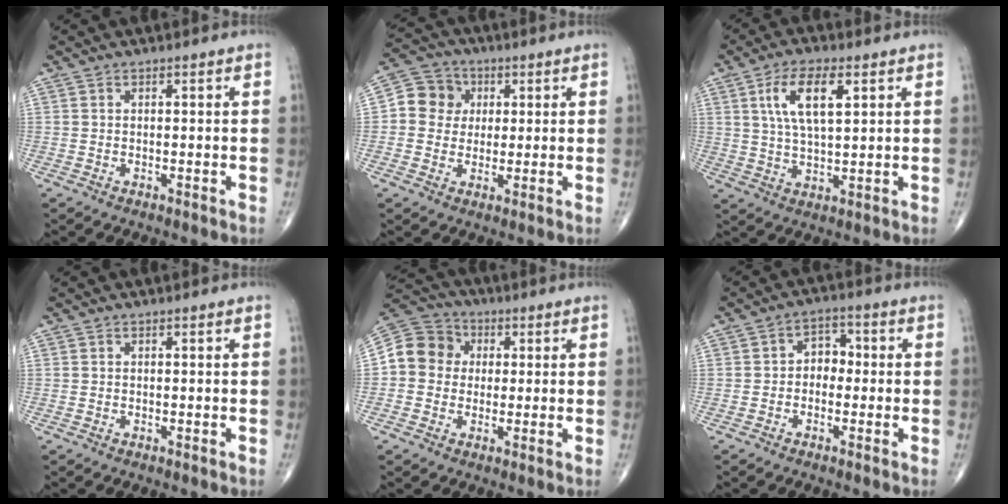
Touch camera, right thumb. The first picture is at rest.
{"total": 7.7, "force": [1.1, 7.2, 2.5], "torque": [-0.014, 0.009, 0.008]}
{"total": 9.8, "force": [3.4, 3.9, 8.3], "torque": [-0.153, -0.007, 0.066]}
{"total": 0.0}
{"total": 9.6, "force": [0.8, 8.8, 3.9], "torque": [-0.055, 0.022, 0.001]}
{"total": 4.4, "force": [-0.5, 3.4, 2.8], "torque": [-0.019, 0.020, -0.020]}